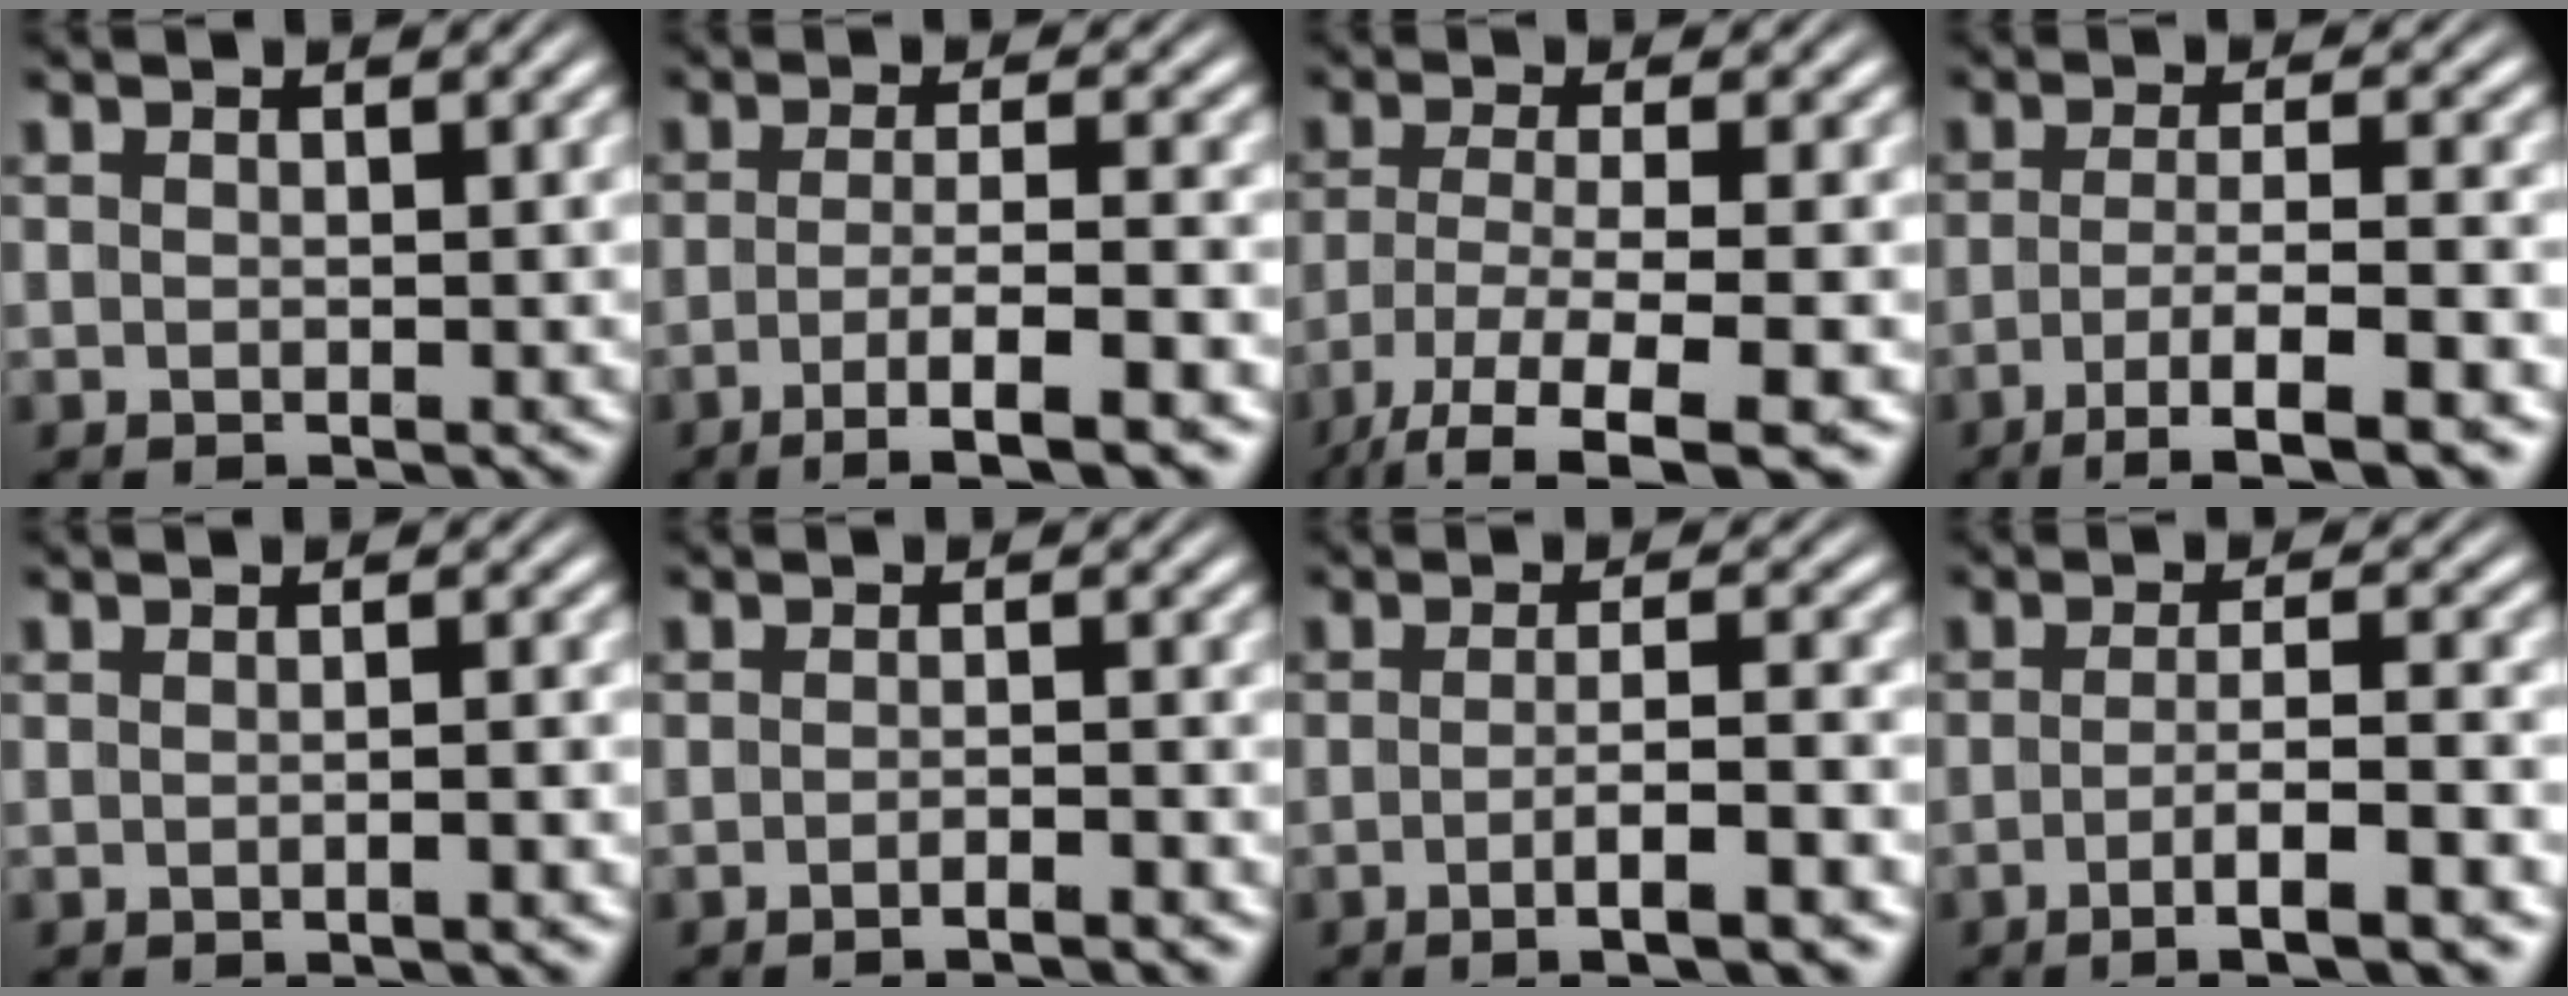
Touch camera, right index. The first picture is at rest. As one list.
[{"total": 7.0, "force": [-5.1, 1.0, 4.8], "torque": [-0.073, -0.026, -0.065]}, {"total": 9.9, "force": [-7.5, 3.1, 5.6], "torque": [-0.108, -0.051, -0.089]}, {"total": 8.2, "force": [-6.1, 1.6, 5.2], "torque": [-0.079, -0.030, -0.076]}, {"total": 0.8, "force": [-0.6, -0.2, 0.4], "torque": [-0.006, 0.004, -0.014]}, {"total": 2.2, "force": [-2.1, -0.2, 0.7], "torque": [-0.009, 0.002, -0.041]}, {"total": 4.2, "force": [-2.6, -0.1, 3.4], "torque": [-0.055, -0.010, -0.039]}, {"total": 5.6, "force": [-3.7, 0.4, 4.1], "torque": [-0.063, -0.015, -0.051]}]